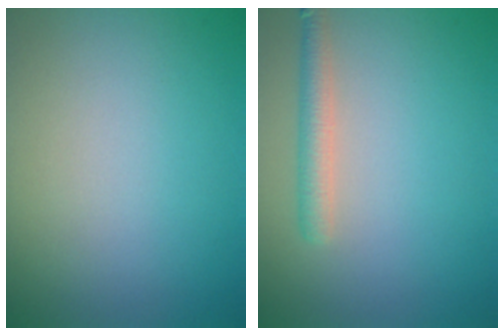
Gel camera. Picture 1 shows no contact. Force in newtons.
{"total": 2.2, "press": 2.2, "slide": 0.1}